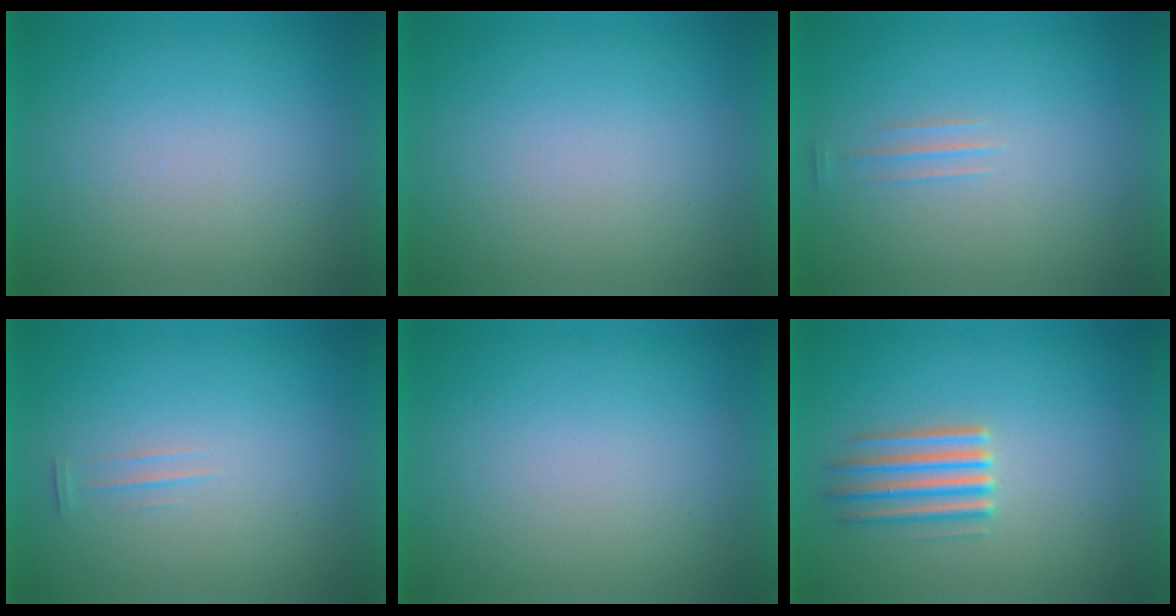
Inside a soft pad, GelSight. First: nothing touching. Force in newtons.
{"total": 0.0}
{"total": 1.2}
{"total": 1.3}
{"total": 0.0}
{"total": 2.4}